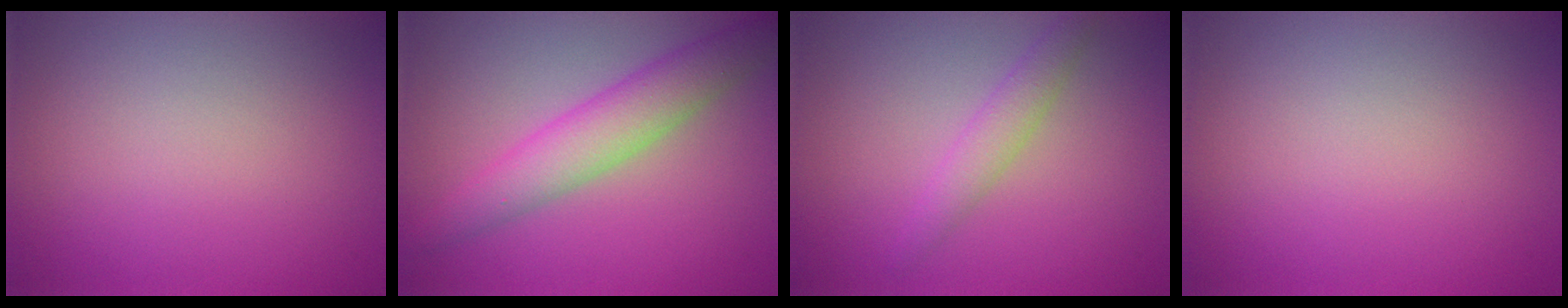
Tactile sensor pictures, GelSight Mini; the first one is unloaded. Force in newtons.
{"total": 4.5, "press": 4.5, "slide": 0.1}
{"total": 2.0, "press": 2.0, "slide": 0.0}
{"total": 0.0}